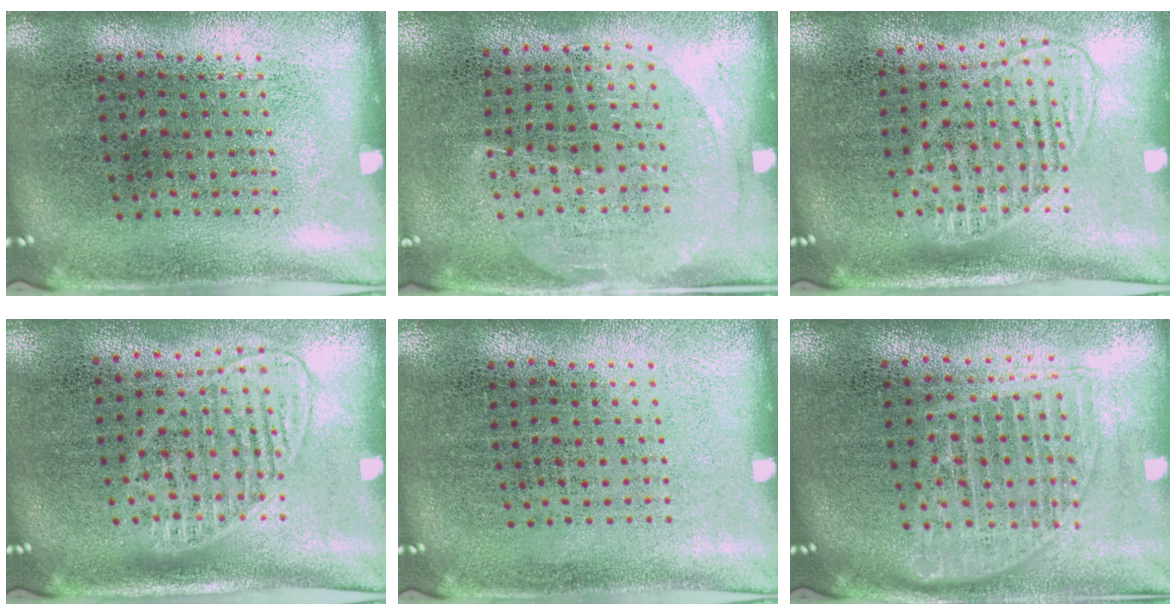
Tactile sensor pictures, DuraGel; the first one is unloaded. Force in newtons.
{"total": 1.4, "press": 1.2, "slide": 0.8}
{"total": 1.4, "press": 1.2, "slide": 0.7}
{"total": 1.4, "press": 1.2, "slide": 0.7}
{"total": 0.0}
{"total": 1.6, "press": 1.4, "slide": 0.8}